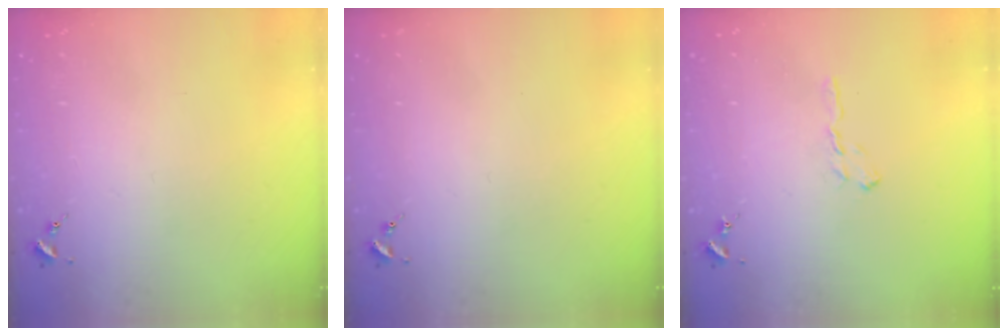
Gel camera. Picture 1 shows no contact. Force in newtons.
{"total": 0.0}
{"total": 5.5, "press": 5.5, "slide": 0.6}